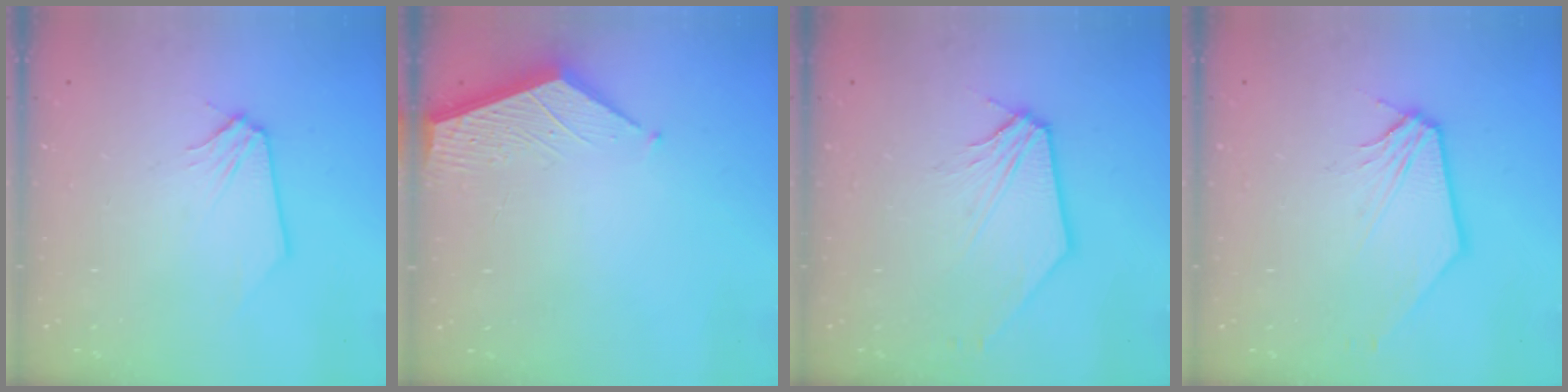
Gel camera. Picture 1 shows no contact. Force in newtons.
{"total": 3.3, "press": 3.3, "slide": 0.4}
{"total": 4.4, "press": 4.3, "slide": 0.8}
{"total": 1.8, "press": 1.8, "slide": 0.3}